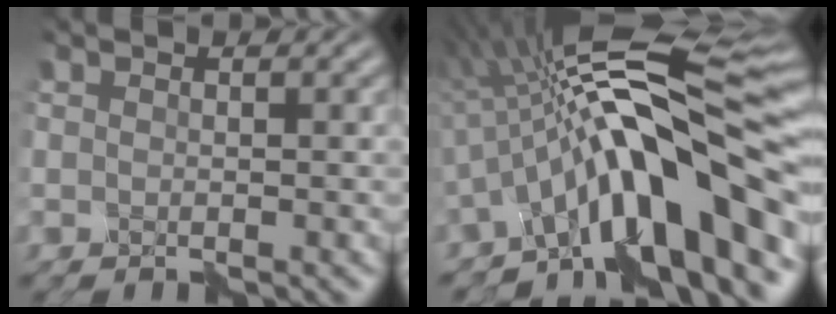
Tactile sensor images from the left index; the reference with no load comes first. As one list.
[{"total": 14.1, "force": [-4.1, 3.7, 12.9], "torque": [-0.185, 0.028, -0.073]}]